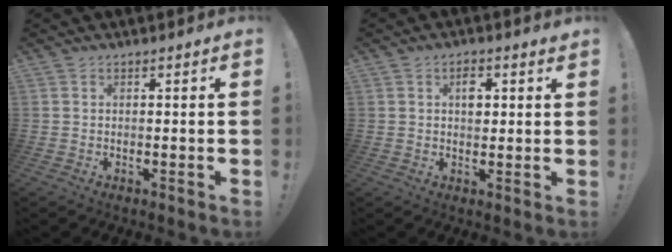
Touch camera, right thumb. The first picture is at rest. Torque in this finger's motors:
{"motor_torque": [-0.26, 0.27, 0.02, 0.02, 0.13]}